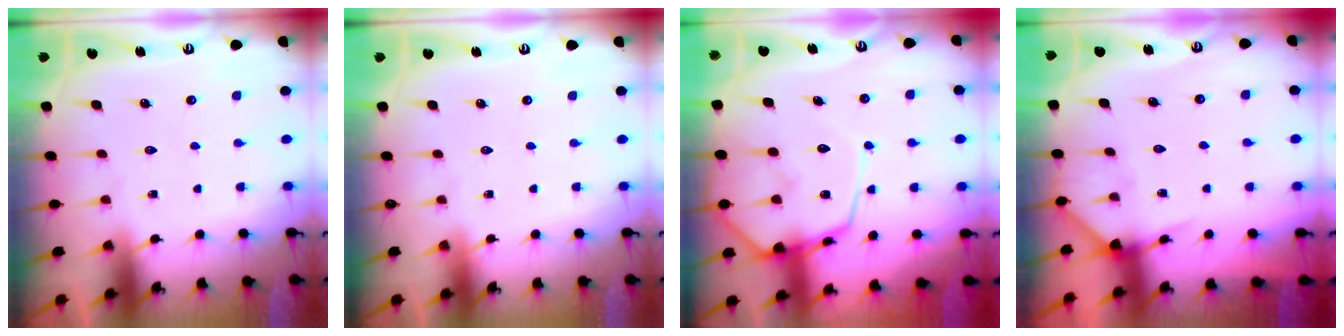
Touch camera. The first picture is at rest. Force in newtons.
{"total": 0.0}
{"total": 14.1, "press": 14.0, "slide": 1.5}
{"total": 4.1, "press": 4.0, "slide": 0.5}